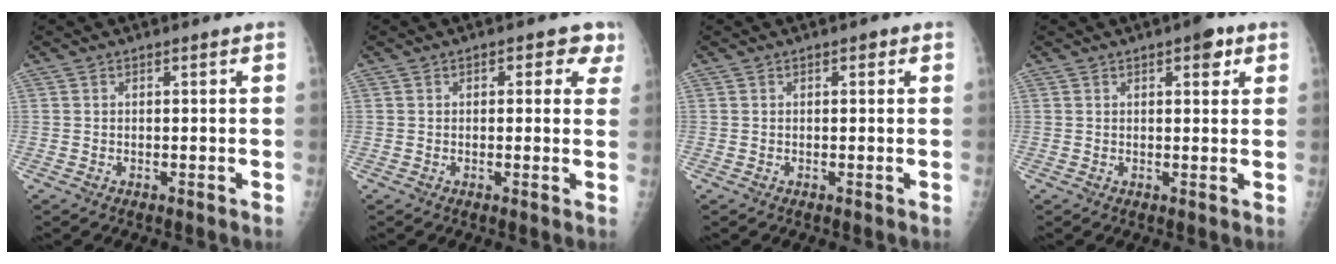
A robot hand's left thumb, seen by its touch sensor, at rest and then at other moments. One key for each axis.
{"total": 4.4, "fx": 2.0, "fy": 2.7, "fz": 2.8, "tx": 0.006, "ty": -0.002, "tz": 0.012}
{"total": 0.6, "fx": 0.3, "fy": 0.4, "fz": 0.4, "tx": 0.000, "ty": 0.000, "tz": 0.001}
{"total": 3.5, "fx": 1.9, "fy": 1.5, "fz": 2.6, "tx": -0.020, "ty": -0.005, "tz": 0.020}